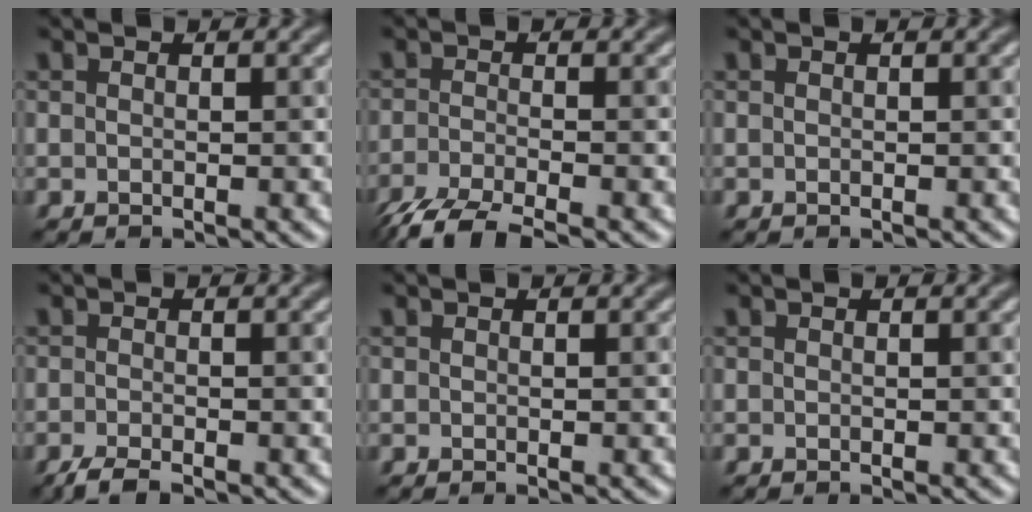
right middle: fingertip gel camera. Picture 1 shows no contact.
{"total": 5.0, "force": [-3.8, 1.0, 3.1], "torque": [-0.055, -0.011, -0.083]}
{"total": 0.0}
{"total": 2.0, "force": [-1.6, 0.4, 1.2], "torque": [-0.025, -0.005, -0.035]}
{"total": 0.0}
{"total": 0.0}